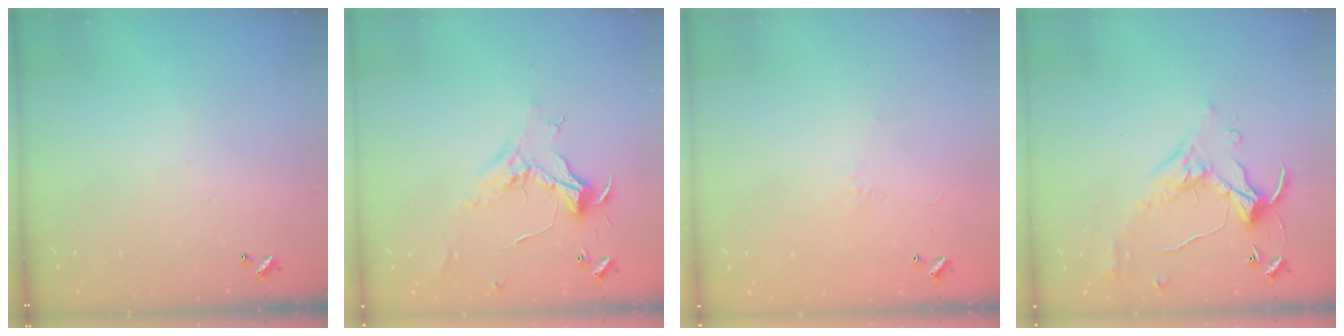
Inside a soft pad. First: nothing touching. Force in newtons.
{"total": 0.9, "press": 0.8, "slide": 0.4}
{"total": 5.4, "press": 5.4, "slide": 0.8}
{"total": 1.6, "press": 1.2, "slide": 1.1}